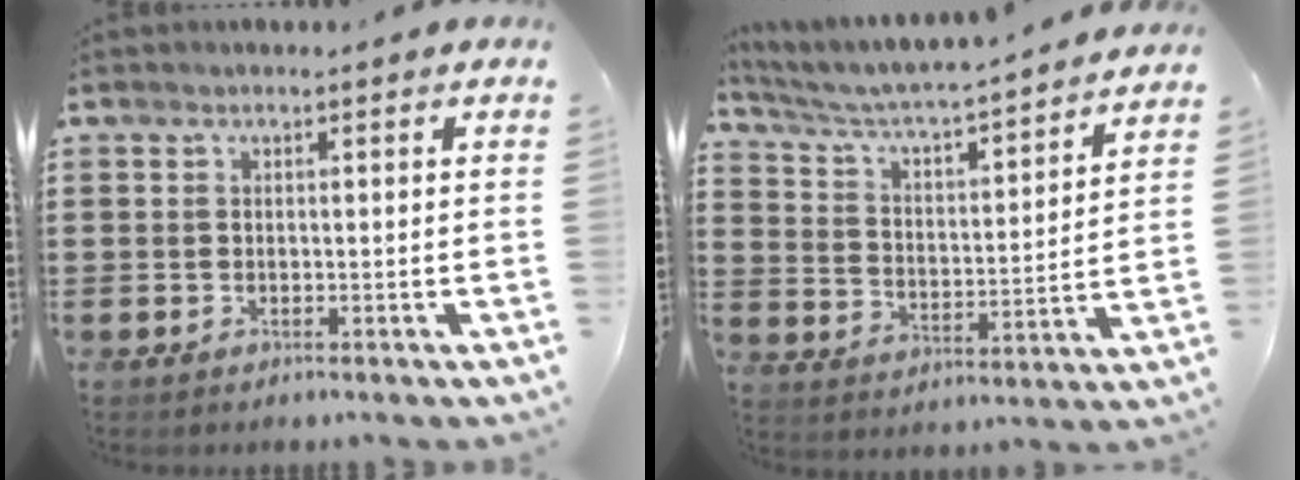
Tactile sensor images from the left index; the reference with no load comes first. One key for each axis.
{"total": 3.6, "fx": 3.3, "fy": 0.0, "fz": 1.3, "tx": -0.045, "ty": -0.037, "tz": 0.044}